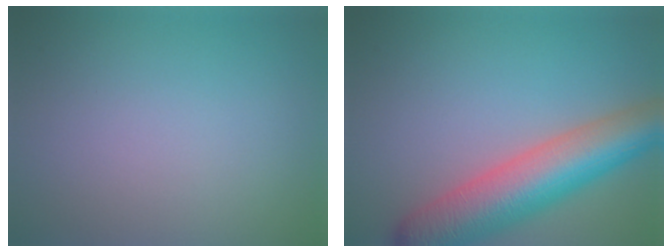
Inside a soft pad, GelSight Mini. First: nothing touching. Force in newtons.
{"total": 9.3, "press": 9.3, "slide": 0.5}